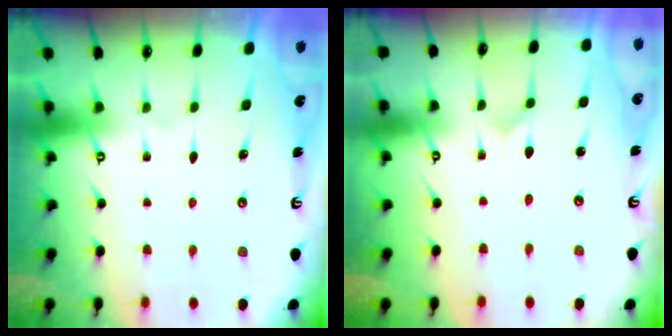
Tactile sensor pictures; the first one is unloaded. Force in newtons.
{"total": 0.0}